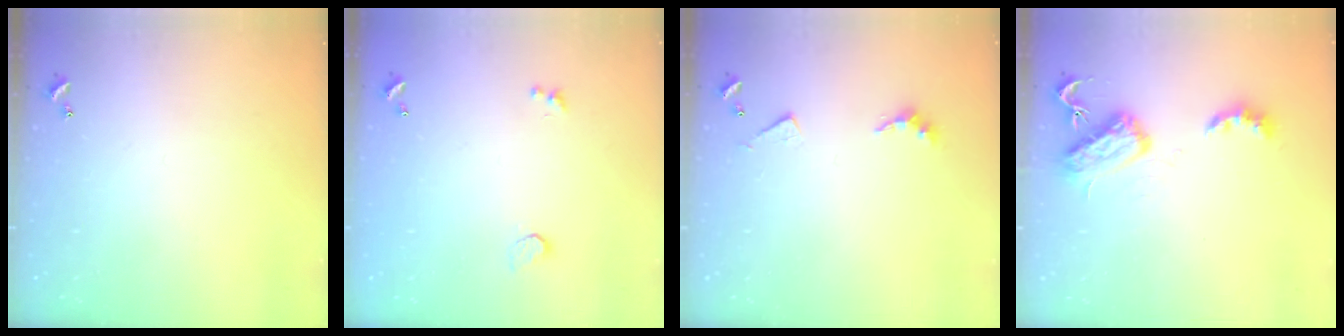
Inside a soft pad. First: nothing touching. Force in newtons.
{"total": 1.0, "press": 0.7, "slide": 0.7}
{"total": 4.5, "press": 4.5, "slide": 0.8}
{"total": 5.9, "press": 5.9, "slide": 0.7}